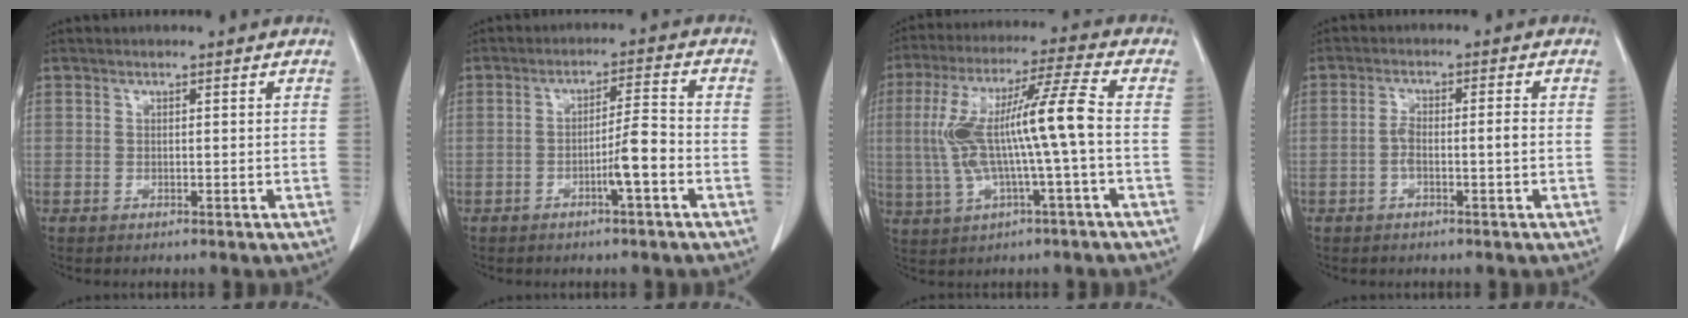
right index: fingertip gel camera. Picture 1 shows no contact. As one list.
[{"total": 4.9, "force": [-1.9, 0.0, 4.6], "torque": [-0.075, 0.005, -0.033]}, {"total": 13.3, "force": [-0.3, 0.4, 13.3], "torque": [-0.266, 0.024, -0.006]}, {"total": 3.3, "force": [-0.8, 0.6, 3.2], "torque": [-0.059, 0.009, -0.012]}]